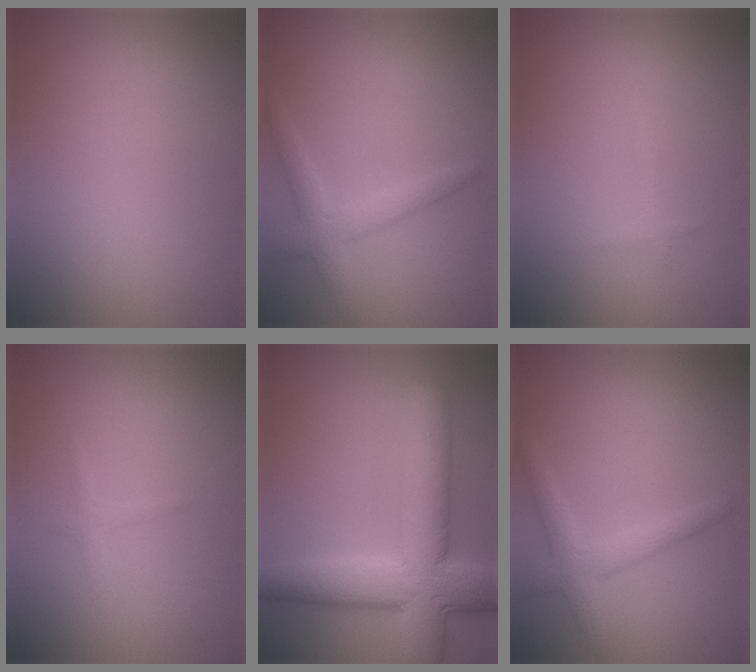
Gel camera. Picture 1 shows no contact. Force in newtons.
{"total": 2.6, "press": 2.6, "slide": 0.1}
{"total": 0.7, "press": 0.7, "slide": 0.1}
{"total": 0.8, "press": 0.8, "slide": 0.0}
{"total": 9.0, "press": 9.0, "slide": 0.4}
{"total": 2.6, "press": 2.6, "slide": 0.1}